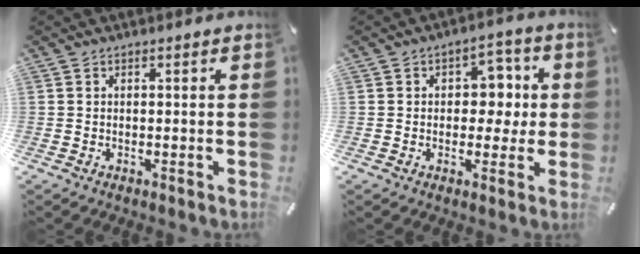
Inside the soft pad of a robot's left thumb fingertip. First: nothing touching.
{"total": 7.4, "force": [0.2, 6.0, 4.3], "torque": [-0.043, 0.003, -0.003]}